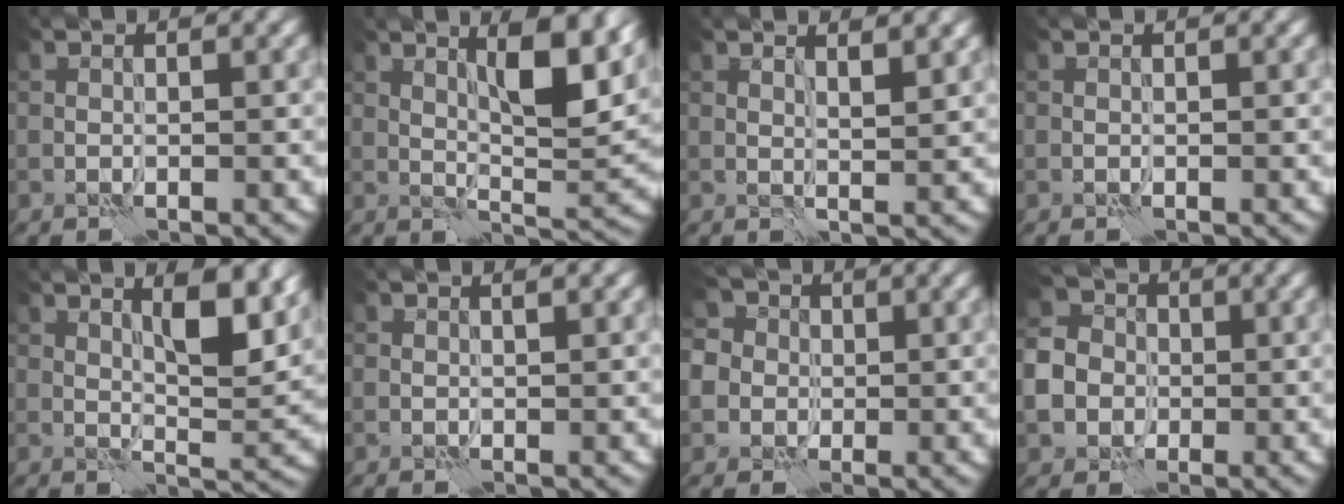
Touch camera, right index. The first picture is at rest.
{"total": 6.8, "force": [3.3, 1.5, 5.8], "torque": [-0.089, -0.004, 0.056]}
{"total": 2.1, "force": [1.6, 0.3, 1.4], "torque": [-0.019, -0.001, 0.025]}
{"total": 0.0}
{"total": 5.5, "force": [2.7, 1.4, 4.6], "torque": [-0.069, -0.003, 0.044]}
{"total": 0.8, "force": [0.4, 0.4, 0.5], "torque": [-0.008, -0.001, 0.007]}
{"total": 8.0, "force": [1.5, 7.2, 3.1], "torque": [-0.059, 0.036, -0.005]}
{"total": 5.1, "force": [-0.9, 4.5, 2.3], "torque": [-0.051, 0.003, -0.023]}